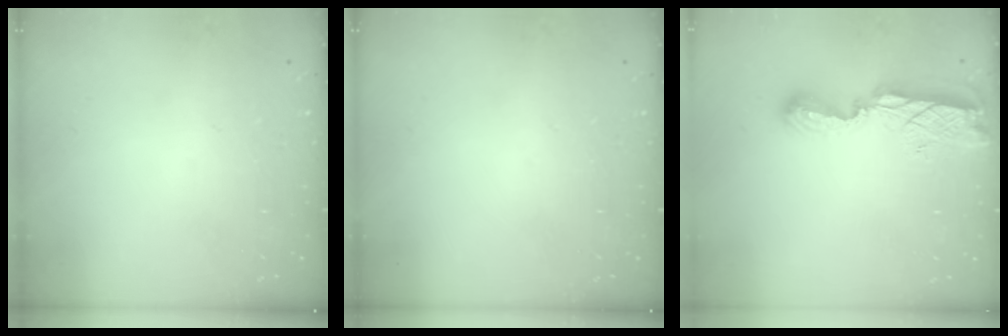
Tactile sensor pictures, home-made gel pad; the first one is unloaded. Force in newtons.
{"total": 0.0}
{"total": 8.5, "press": 8.4, "slide": 1.2}